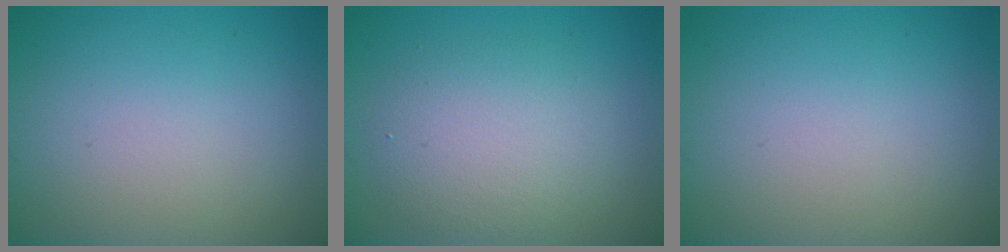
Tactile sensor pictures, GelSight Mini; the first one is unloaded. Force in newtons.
{"total": 4.4, "press": 4.3, "slide": 0.6}
{"total": 0.0}